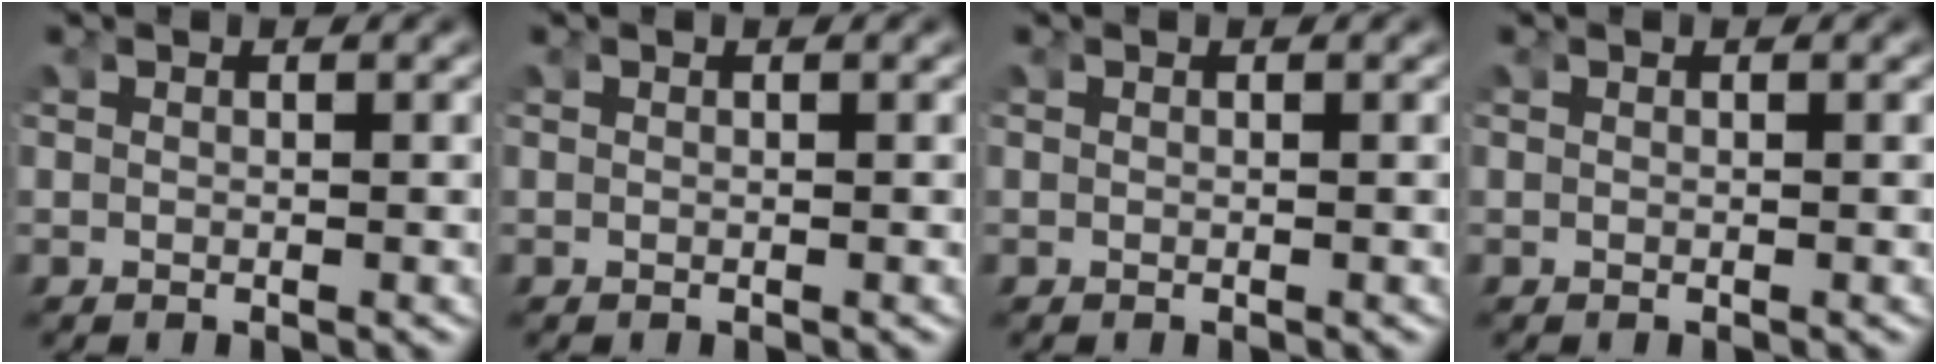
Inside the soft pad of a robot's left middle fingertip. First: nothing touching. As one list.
[{"total": 0.0}, {"total": 0.0}, {"total": 0.0}]